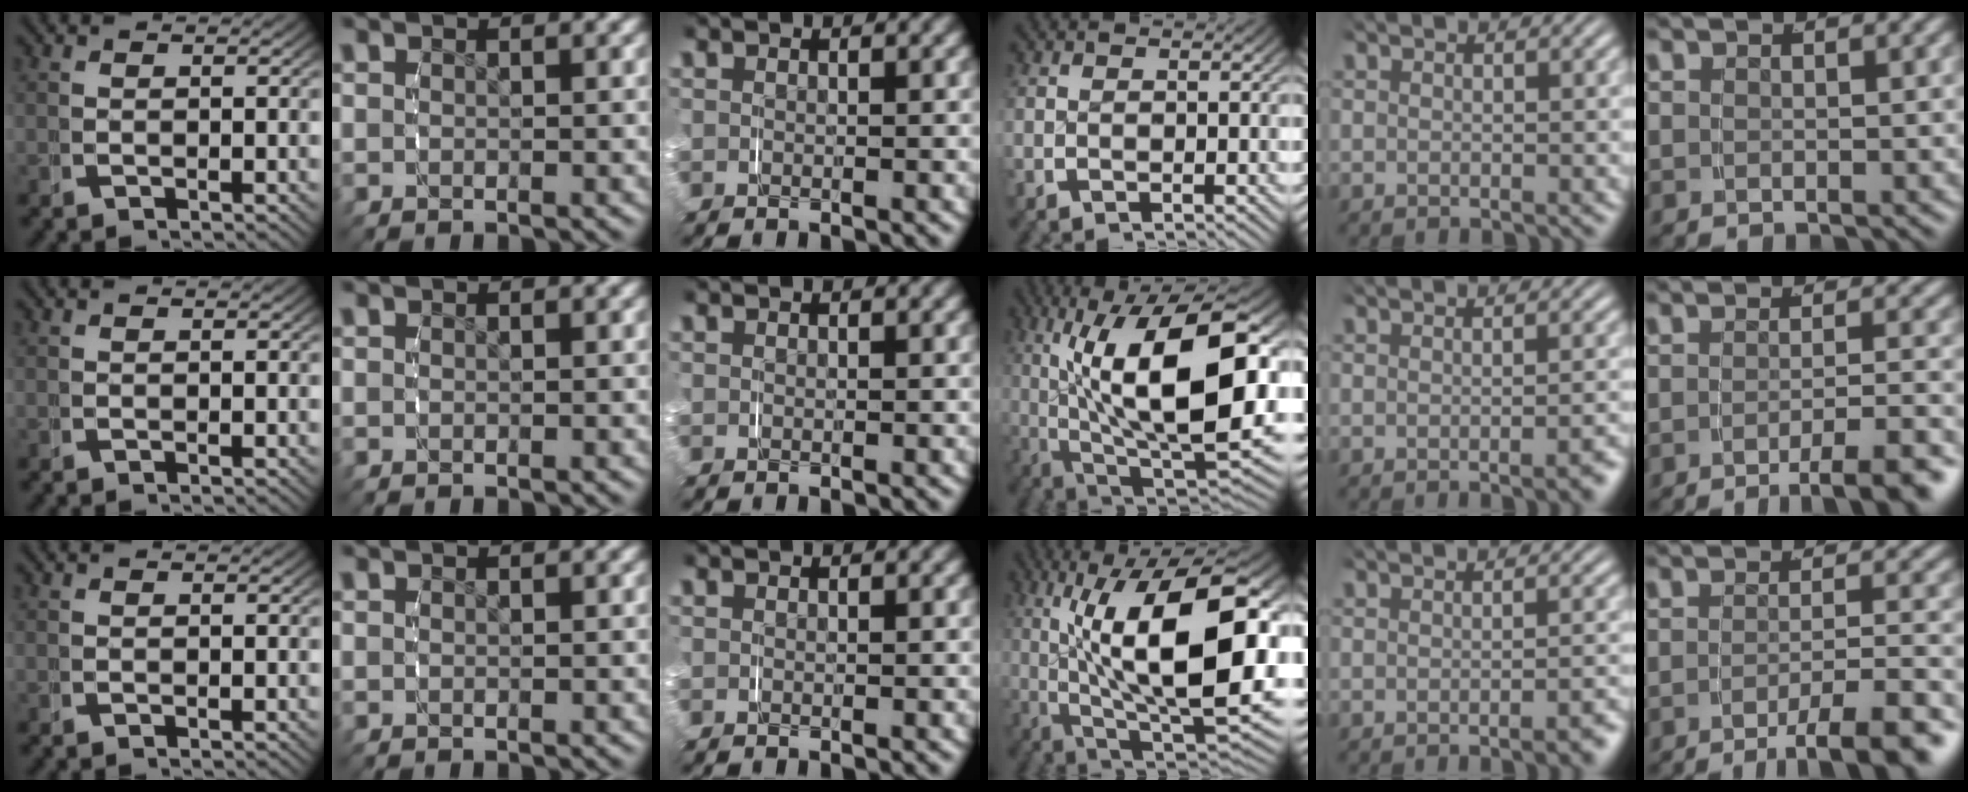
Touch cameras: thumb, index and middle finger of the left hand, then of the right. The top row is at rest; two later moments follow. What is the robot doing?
{"motion": "grasp_and_lifting", "object": "plastic wrap"}